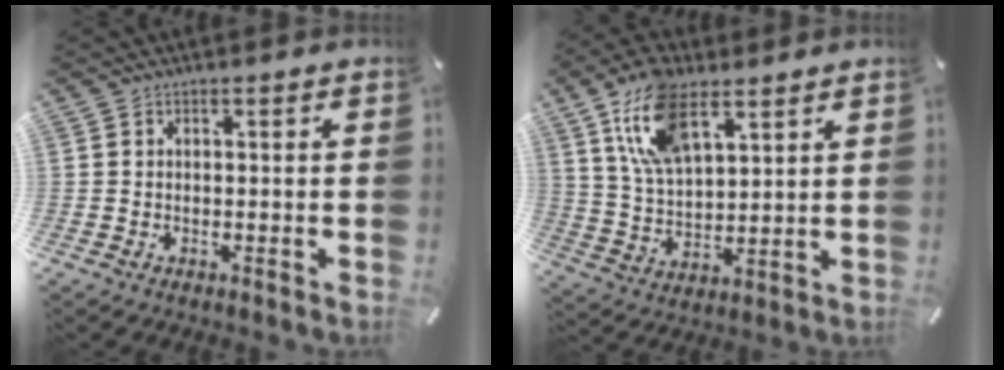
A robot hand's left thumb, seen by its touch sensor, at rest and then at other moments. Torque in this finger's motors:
{"motor_torque": [1.57, 0.85, 1.38, -1.39, 0.52]}